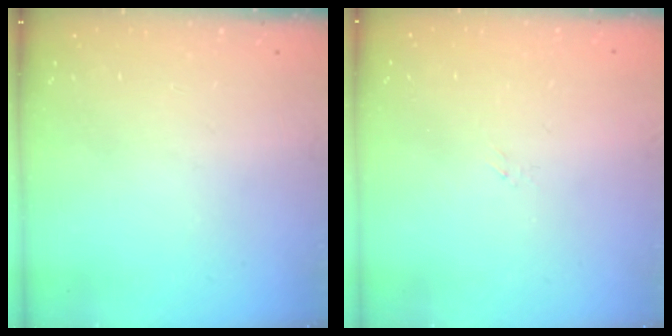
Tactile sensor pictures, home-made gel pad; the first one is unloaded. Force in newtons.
{"total": 1.5, "press": 1.4, "slide": 0.3}